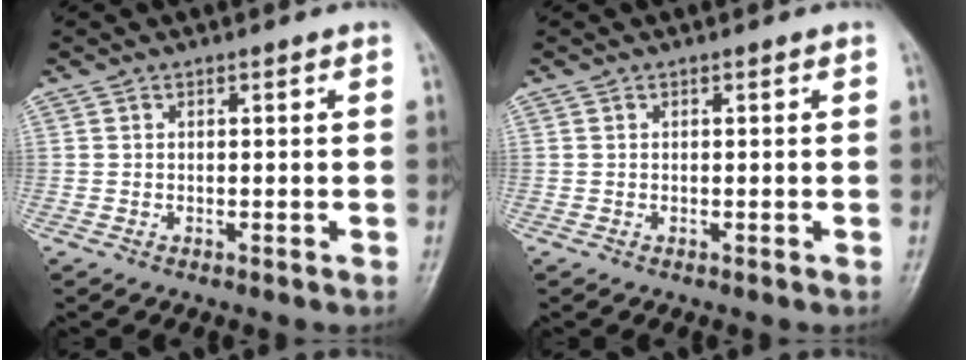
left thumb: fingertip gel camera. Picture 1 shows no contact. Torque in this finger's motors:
{"motor_torque": [-0.02, 0.02, -0.01, -0.01, 0.00]}